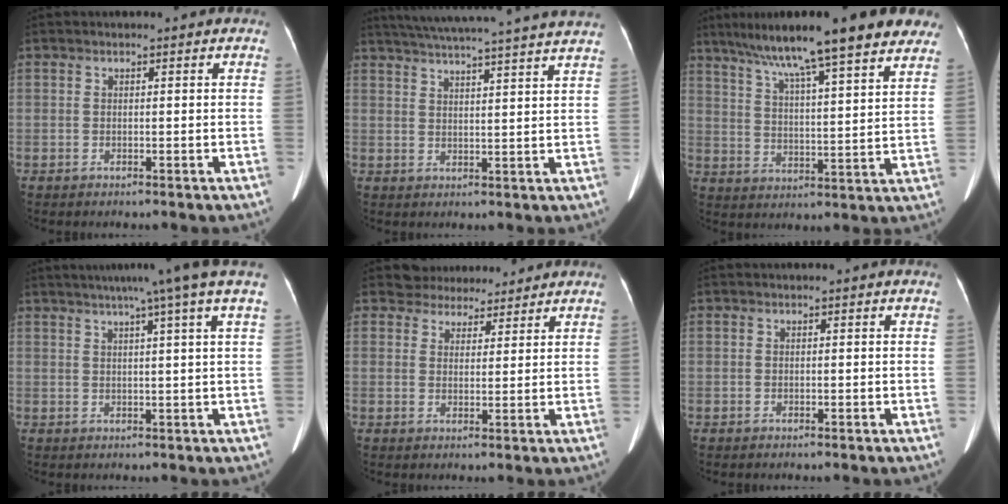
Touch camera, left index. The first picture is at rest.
{"total": 22.4, "force": [20.3, -0.8, 9.4], "torque": [-0.161, -0.009, 0.263]}
{"total": 21.9, "force": [16.9, 2.1, 13.7], "torque": [-0.221, 0.032, 0.237]}
{"total": 9.3, "force": [6.6, -2.2, 6.1], "torque": [-0.091, 0.011, 0.075]}
{"total": 5.3, "force": [4.8, 2.2, -0.1], "torque": [0.003, 0.009, 0.064]}
{"total": 0.0}